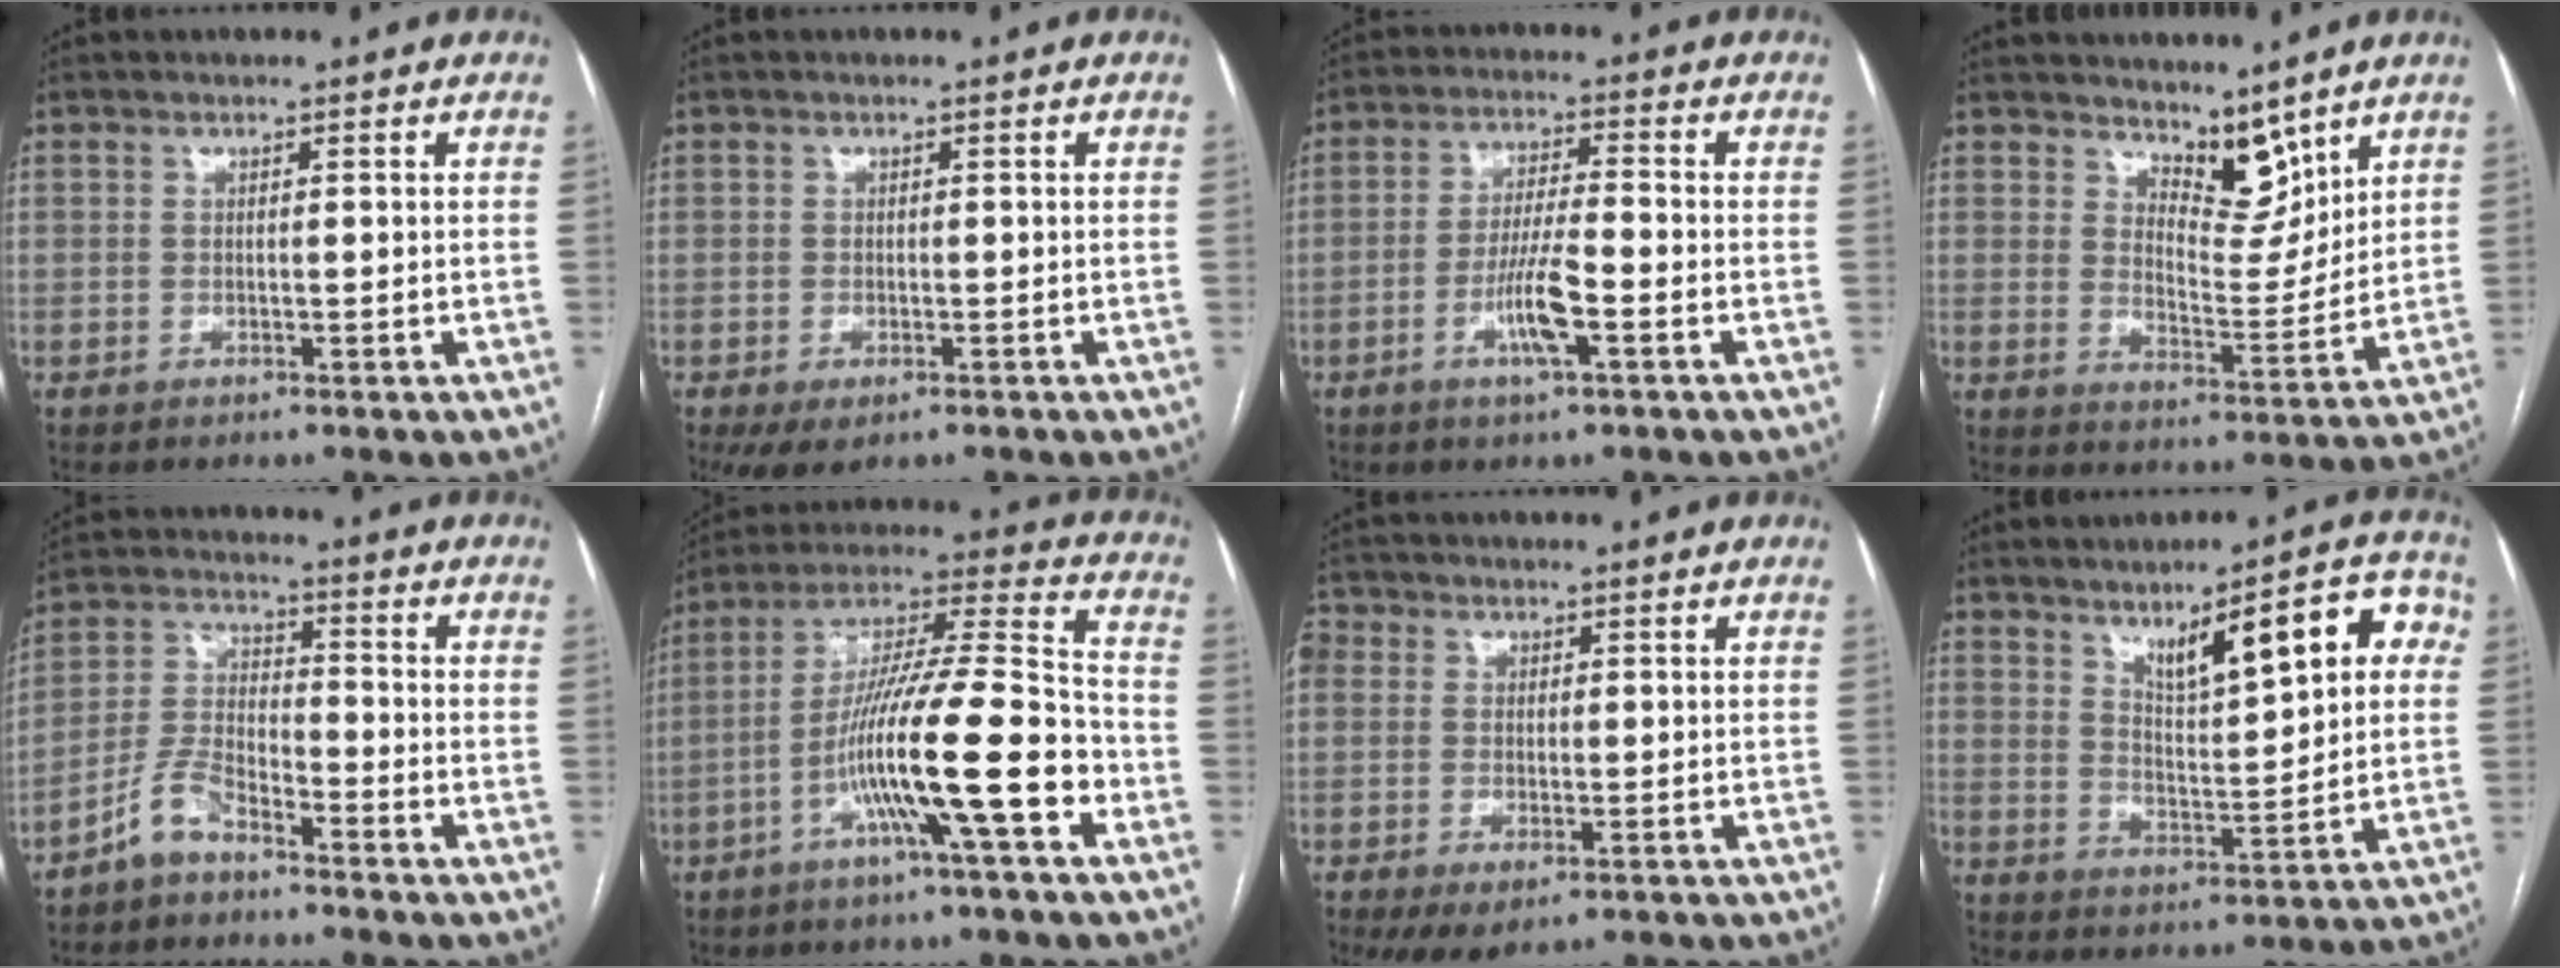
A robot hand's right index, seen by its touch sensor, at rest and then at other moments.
{"total": 4.2, "force": [-2.4, 2.2, 2.6], "torque": [-0.047, -0.009, -0.030]}
{"total": 7.1, "force": [-2.8, 0.6, 6.5], "torque": [-0.126, -0.004, -0.053]}
{"total": 7.0, "force": [5.7, 2.7, 3.1], "torque": [-0.043, -0.009, 0.102]}
{"total": 6.2, "force": [-4.8, 2.1, 3.2], "torque": [-0.080, 0.001, -0.100]}
{"total": 17.5, "force": [-6.5, 0.6, 16.2], "torque": [-0.286, 0.002, -0.117]}
{"total": 8.3, "force": [-2.4, 5.7, 5.5], "torque": [-0.137, -0.003, -0.035]}
{"total": 12.8, "force": [5.1, 3.4, 11.2], "torque": [-0.154, 0.020, 0.079]}